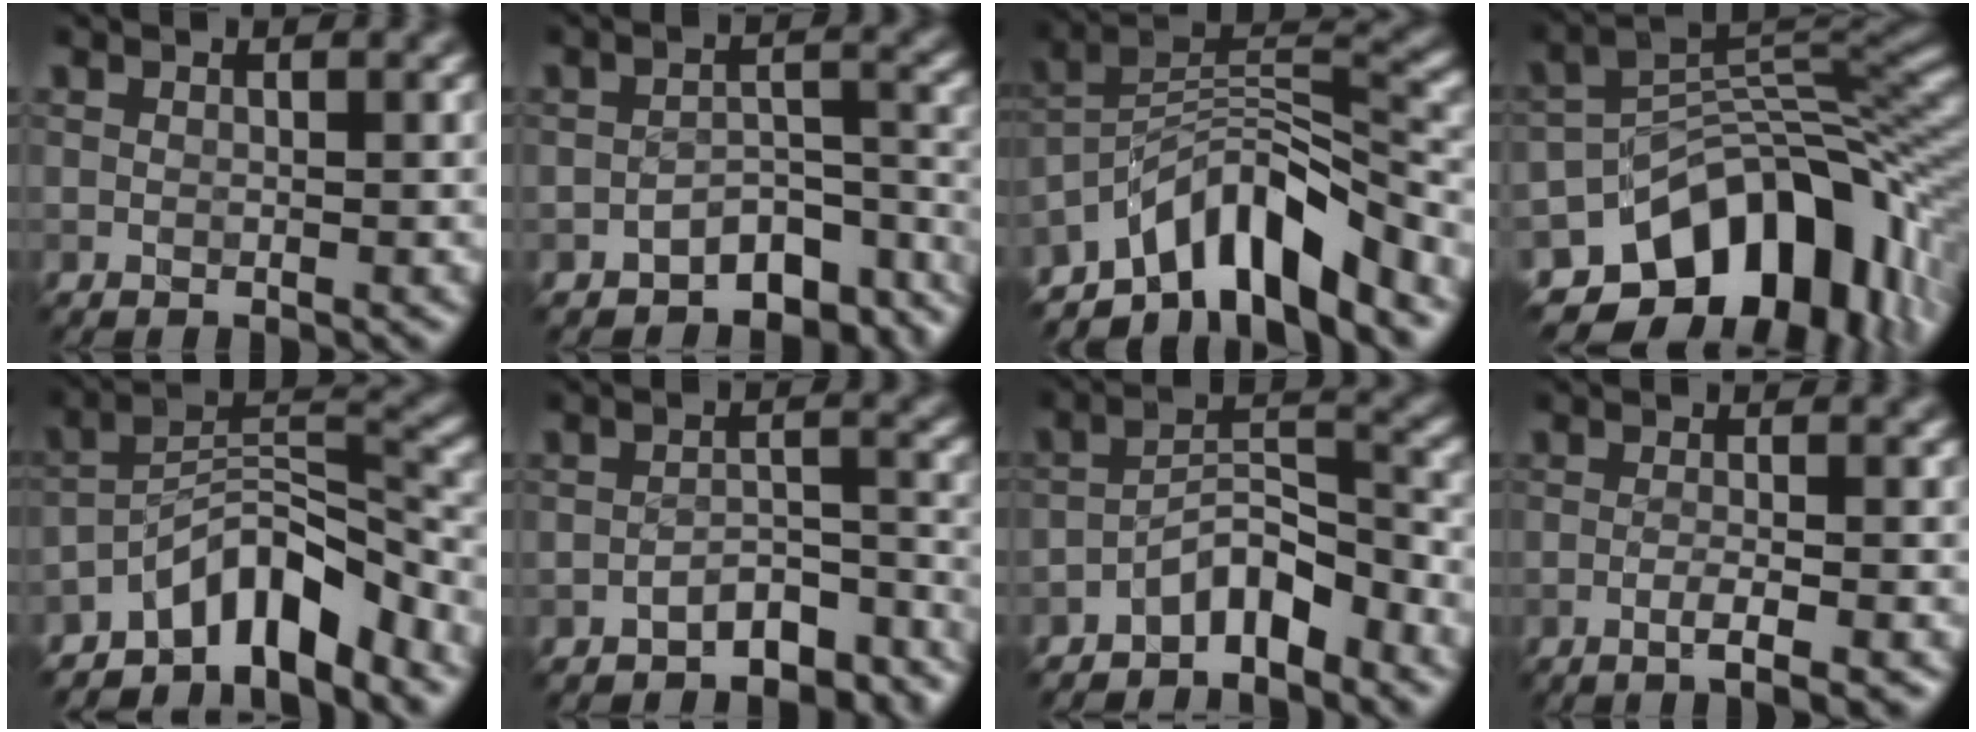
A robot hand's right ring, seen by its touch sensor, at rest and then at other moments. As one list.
[{"total": 5.9, "force": [-4.6, 2.9, 2.4], "torque": [-0.016, -0.007, -0.074]}, {"total": 9.1, "force": [-6.6, 2.9, 5.6], "torque": [-0.076, 0.007, -0.127]}, {"total": 12.3, "force": [-5.7, 7.8, 7.7], "torque": [-0.113, 0.000, -0.098]}, {"total": 6.9, "force": [-5.2, 2.0, 4.0], "torque": [-0.053, 0.010, -0.100]}, {"total": 4.8, "force": [-4.1, 1.9, 1.8], "torque": [-0.019, -0.003, -0.064]}, {"total": 4.8, "force": [-3.5, 1.7, 2.8], "torque": [-0.040, 0.015, -0.070]}, {"total": 2.5, "force": [-1.2, 0.4, 2.1], "torque": [-0.030, 0.002, -0.030]}]